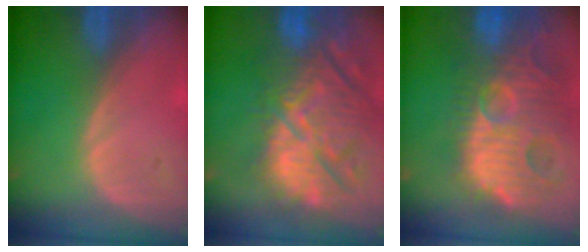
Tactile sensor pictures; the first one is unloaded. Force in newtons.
{"total": 15.0, "press": 12.9, "slide": 7.5}
{"total": 14.8, "press": 12.6, "slide": 7.6}